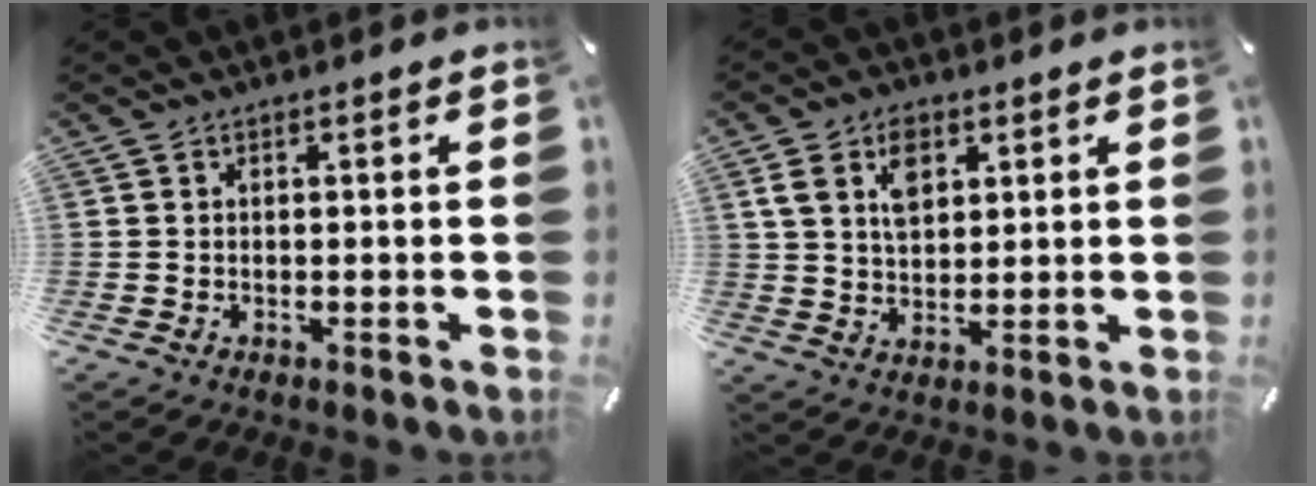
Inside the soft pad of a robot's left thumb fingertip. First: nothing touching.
{"total": 8.0, "force": [3.3, 5.5, 4.7], "torque": [-0.096, 0.006, 0.059]}